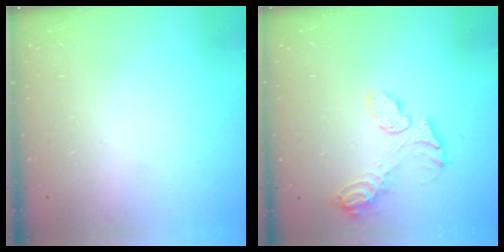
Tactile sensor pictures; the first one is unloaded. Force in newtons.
{"total": 10.3, "press": 10.3, "slide": 0.9}